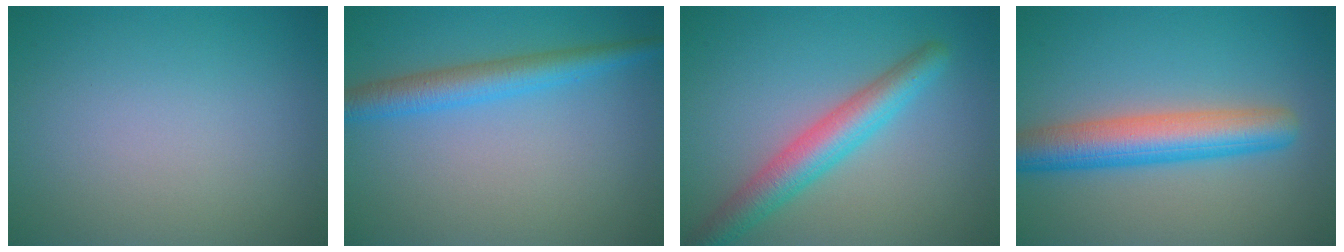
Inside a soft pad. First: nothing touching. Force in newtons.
{"total": 3.6, "press": 3.6, "slide": 0.1}
{"total": 4.8, "press": 4.8, "slide": 0.1}
{"total": 6.1, "press": 6.1, "slide": 0.2}